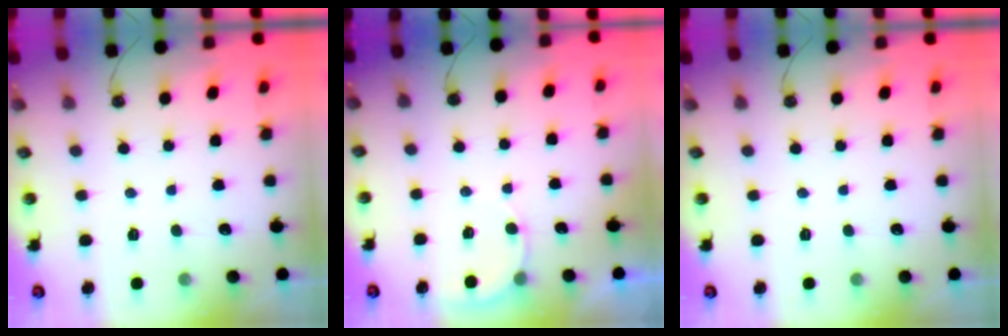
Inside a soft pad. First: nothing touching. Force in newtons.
{"total": 3.4, "press": 3.4, "slide": 0.3}
{"total": 0.0}